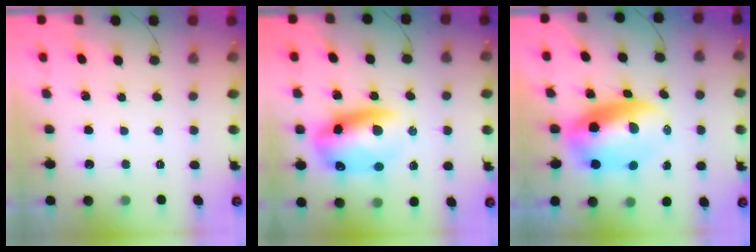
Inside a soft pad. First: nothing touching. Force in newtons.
{"total": 13.9, "press": 13.4, "slide": 3.5}
{"total": 11.0, "press": 10.7, "slide": 2.8}